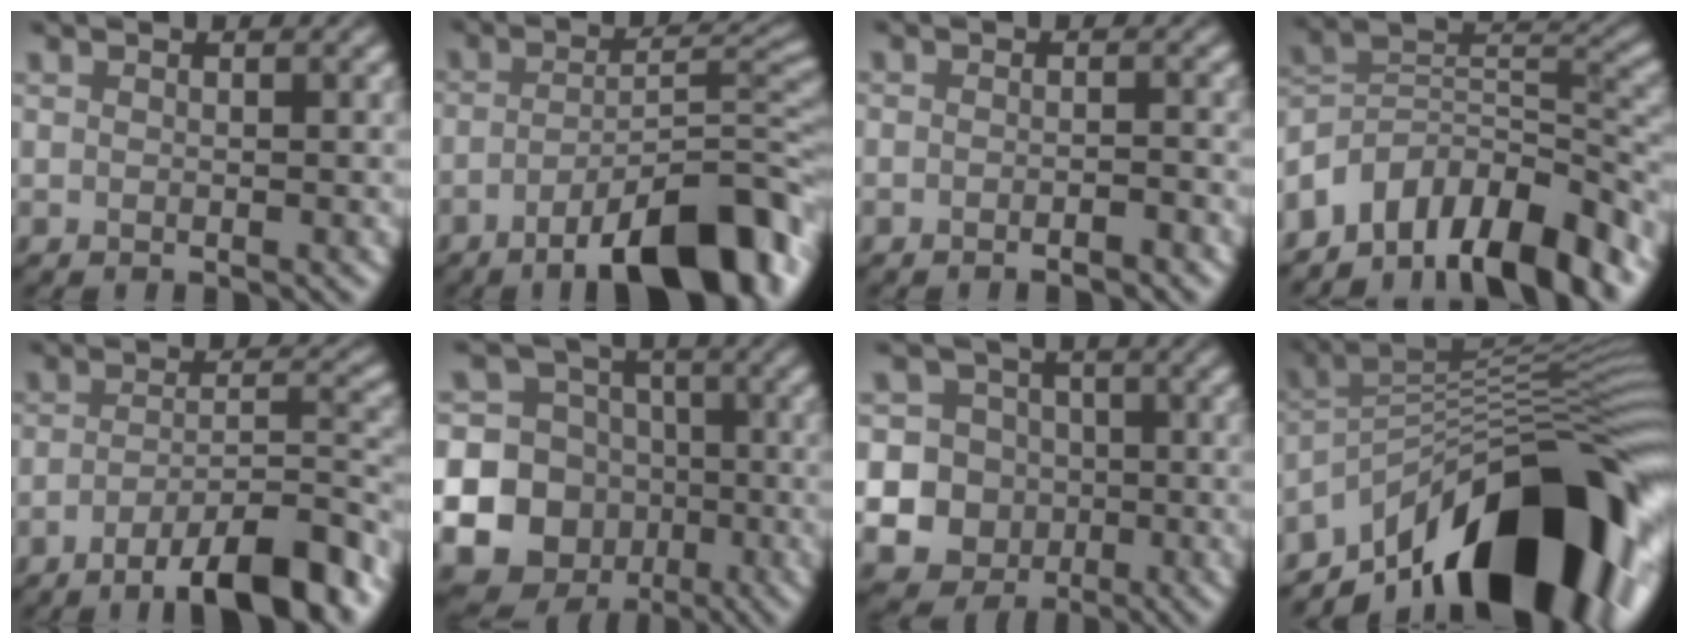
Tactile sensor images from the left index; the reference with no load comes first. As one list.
[{"total": 12.0, "force": [-6.9, 3.4, 9.1], "torque": [-0.129, -0.001, -0.111]}, {"total": 1.3, "force": [-1.2, 0.0, 0.4], "torque": [-0.003, -0.002, -0.022]}, {"total": 11.0, "force": [-8.0, 4.4, 6.1], "torque": [-0.088, 0.016, -0.159]}, {"total": 9.2, "force": [-6.3, 2.1, 6.3], "torque": [-0.088, 0.005, -0.105]}, {"total": 18.6, "force": [-4.5, 17.6, 3.6], "torque": [-0.112, -0.008, -0.100]}, {"total": 10.2, "force": [-1.7, 9.7, 2.4], "torque": [-0.053, 0.018, -0.059]}, {"total": 16.4, "force": [-9.8, 6.0, 11.7], "torque": [-0.165, 0.018, -0.175]}]